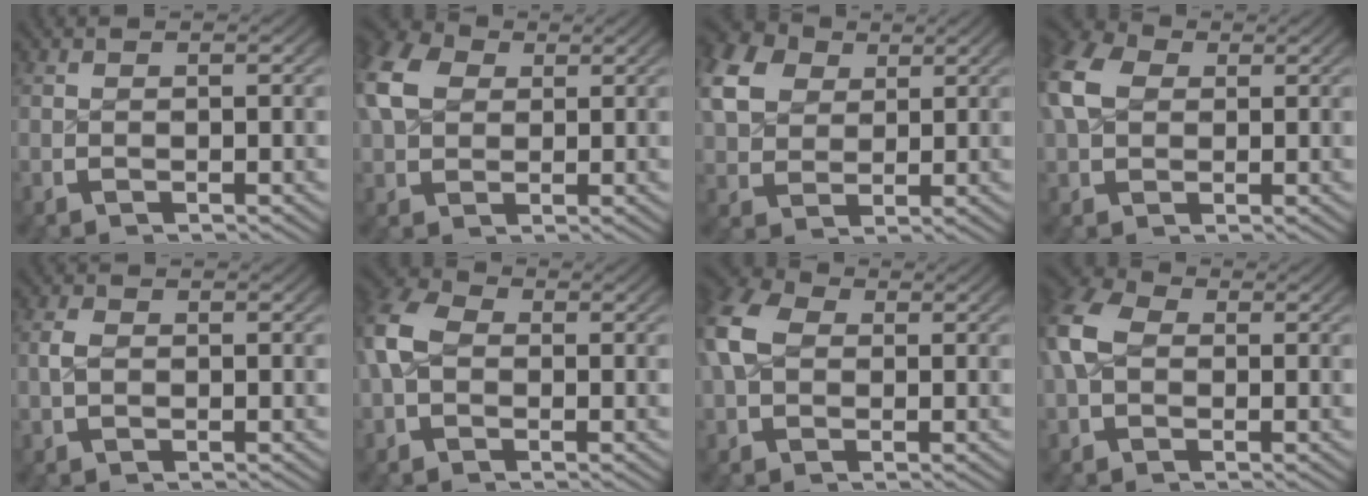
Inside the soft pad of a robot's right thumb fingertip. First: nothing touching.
{"total": 6.7, "force": [2.5, 4.9, 3.8], "torque": [-0.094, -0.004, 0.047]}
{"total": 8.5, "force": [3.4, 6.5, 4.3], "torque": [-0.102, -0.004, 0.061]}
{"total": 6.1, "force": [1.9, 4.6, 3.6], "torque": [-0.094, -0.006, 0.037]}
{"total": 1.2, "force": [-0.1, 0.9, 0.8], "torque": [-0.026, -0.005, 0.000]}
{"total": 4.9, "force": [0.4, 3.8, 3.1], "torque": [-0.079, -0.009, 0.006]}
{"total": 5.9, "force": [1.3, 4.4, 3.8], "torque": [-0.096, -0.008, 0.023]}
{"total": 5.3, "force": [0.8, 4.0, 3.5], "torque": [-0.088, -0.009, 0.014]}